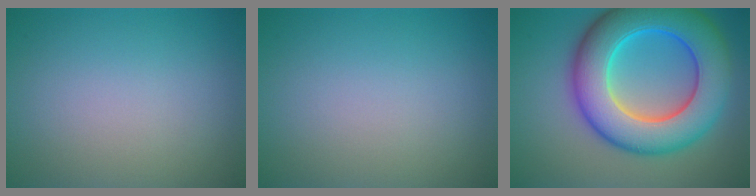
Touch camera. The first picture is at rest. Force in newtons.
{"total": 0.0}
{"total": 12.0, "press": 12.0, "slide": 0.2}